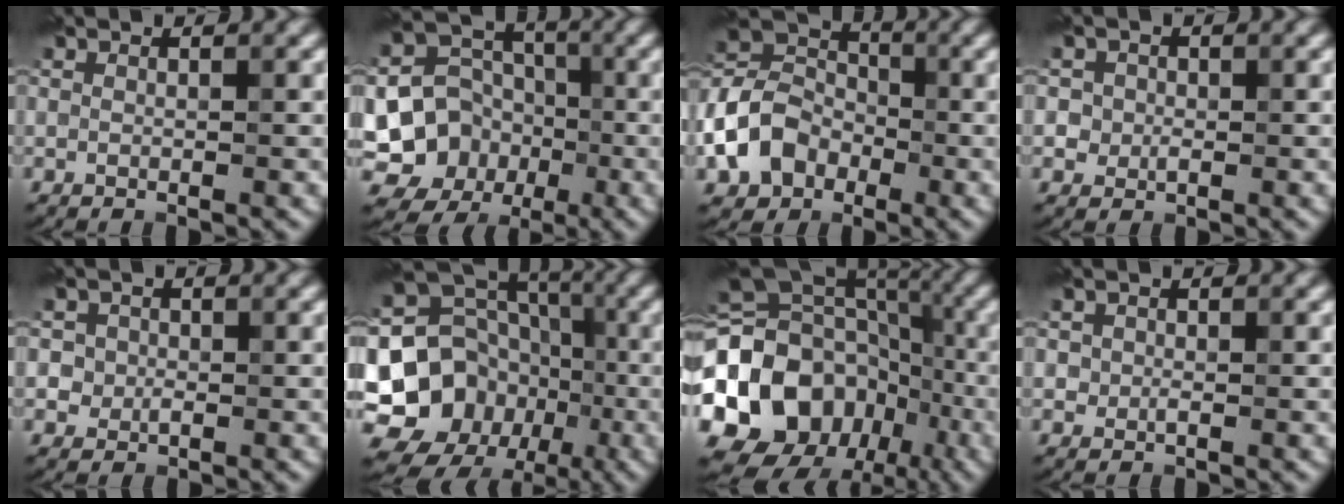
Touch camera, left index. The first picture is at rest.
{"total": 11.6, "force": [-3.3, 10.5, 3.6], "torque": [-0.062, -0.016, -0.069]}
{"total": 6.5, "force": [-2.5, 5.1, 3.2], "torque": [-0.063, 0.009, -0.067]}
{"total": 2.2, "force": [0.3, 2.0, 0.8], "torque": [0.001, 0.002, -0.007]}
{"total": 2.5, "force": [0.4, 2.3, 0.9], "torque": [0.003, 0.004, -0.008]}
{"total": 15.3, "force": [-4.8, 13.5, 5.4], "torque": [-0.117, 0.001, -0.092]}
{"total": 22.3, "force": [-6.1, 19.0, 10.0], "torque": [-0.215, 0.000, -0.123]}
{"total": 1.1, "force": [0.0, 1.0, 0.6], "torque": [-0.007, -0.001, -0.005]}